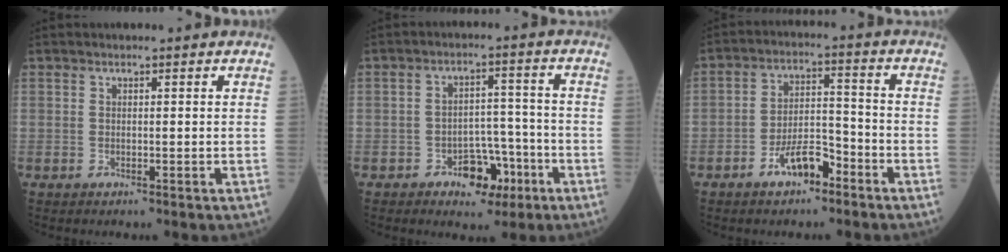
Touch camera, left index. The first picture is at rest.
{"total": 6.6, "force": [-3.7, 3.9, 3.8], "torque": [-0.052, 0.021, -0.055]}
{"total": 6.6, "force": [-4.3, 2.6, 4.3], "torque": [-0.077, 0.012, -0.079]}